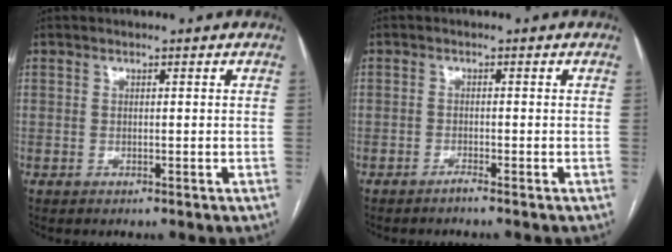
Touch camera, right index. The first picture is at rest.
{"total": 1.0, "force": [-0.9, -0.3, 0.3], "torque": [-0.009, 0.000, -0.018]}